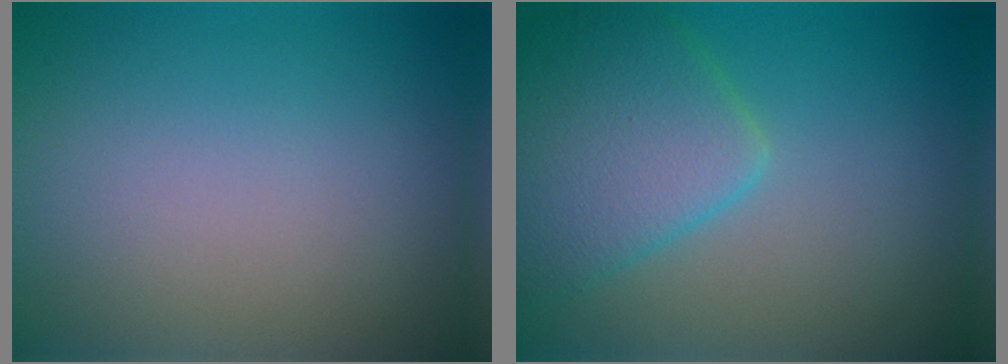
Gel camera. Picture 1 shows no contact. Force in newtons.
{"total": 5.8, "press": 5.8, "slide": 0.2}